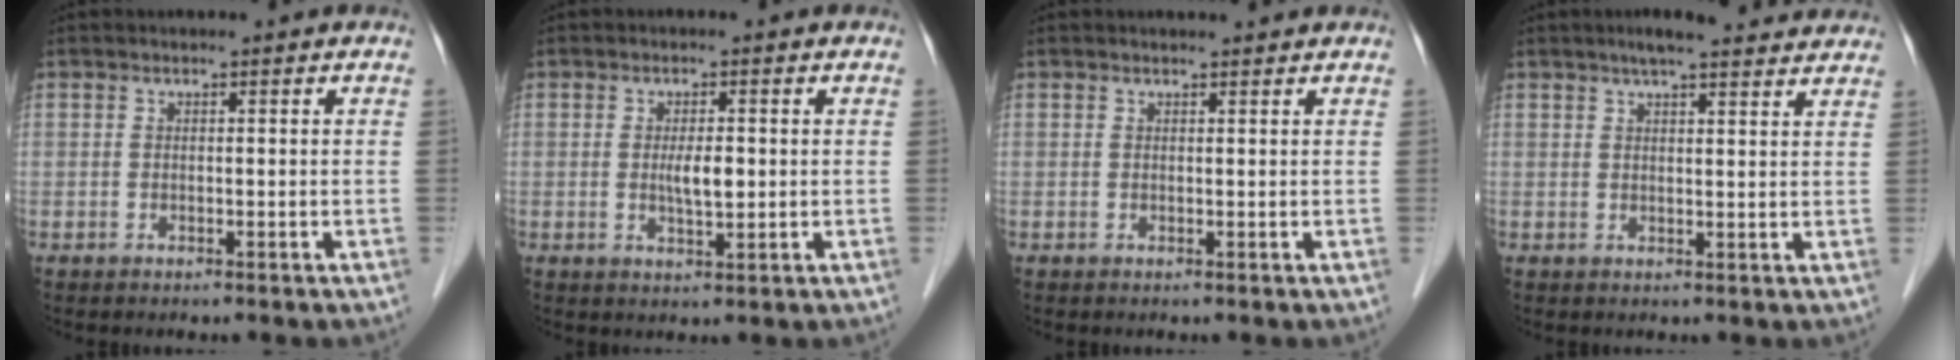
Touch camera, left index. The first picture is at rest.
{"total": 3.3, "force": [0.0, 0.9, 3.2], "torque": [-0.058, -0.002, 0.003]}
{"total": 1.7, "force": [1.6, 0.2, 0.5], "torque": [-0.009, 0.008, 0.023]}
{"total": 10.5, "force": [9.1, 1.4, 5.2], "torque": [-0.065, 0.026, 0.104]}